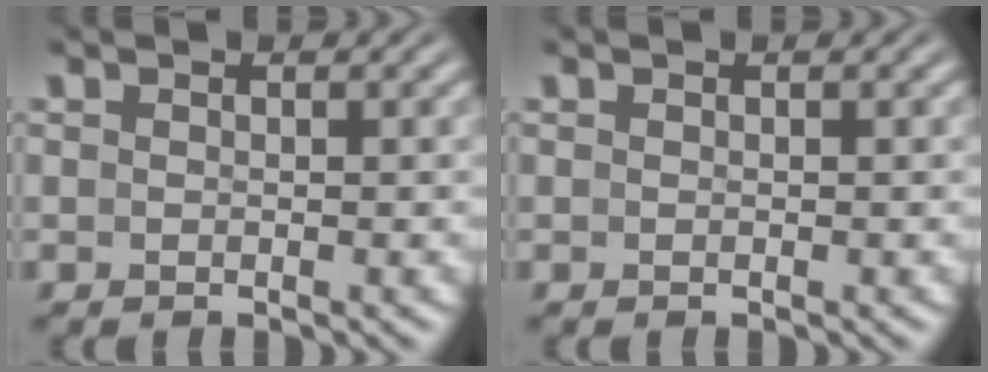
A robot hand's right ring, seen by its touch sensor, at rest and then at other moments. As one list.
[{"total": 0.0}]